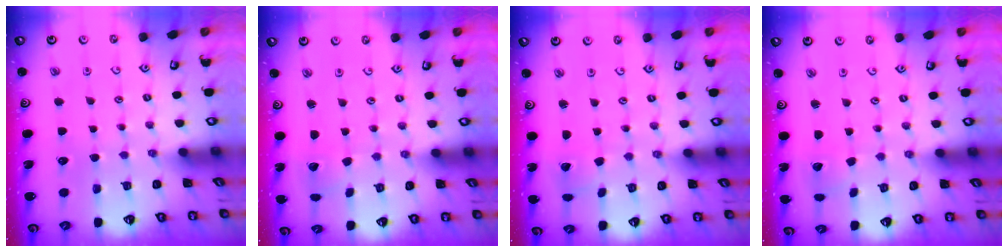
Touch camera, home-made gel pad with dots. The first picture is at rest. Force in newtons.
{"total": 2.0, "press": 2.0, "slide": 0.1}
{"total": 1.9, "press": 1.9, "slide": 0.0}
{"total": 2.0, "press": 2.0, "slide": 0.1}